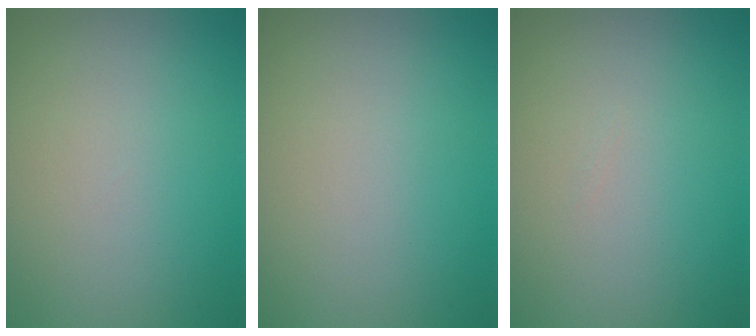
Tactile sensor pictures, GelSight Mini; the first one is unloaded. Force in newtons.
{"total": 0.0}
{"total": 0.0}